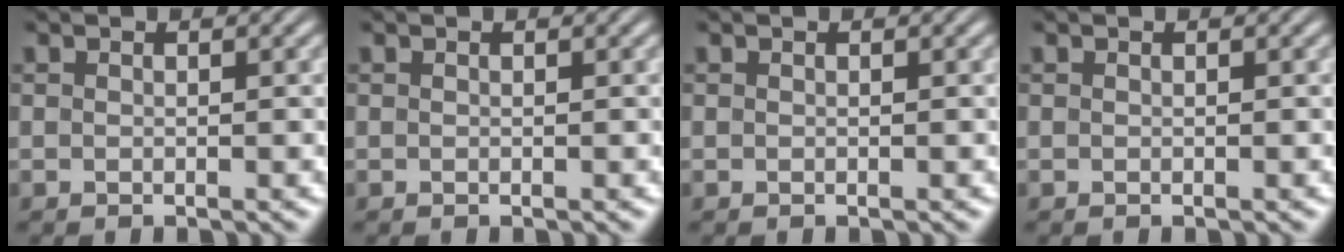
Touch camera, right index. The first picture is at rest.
{"total": 0.0}
{"total": 0.0}
{"total": 0.0}